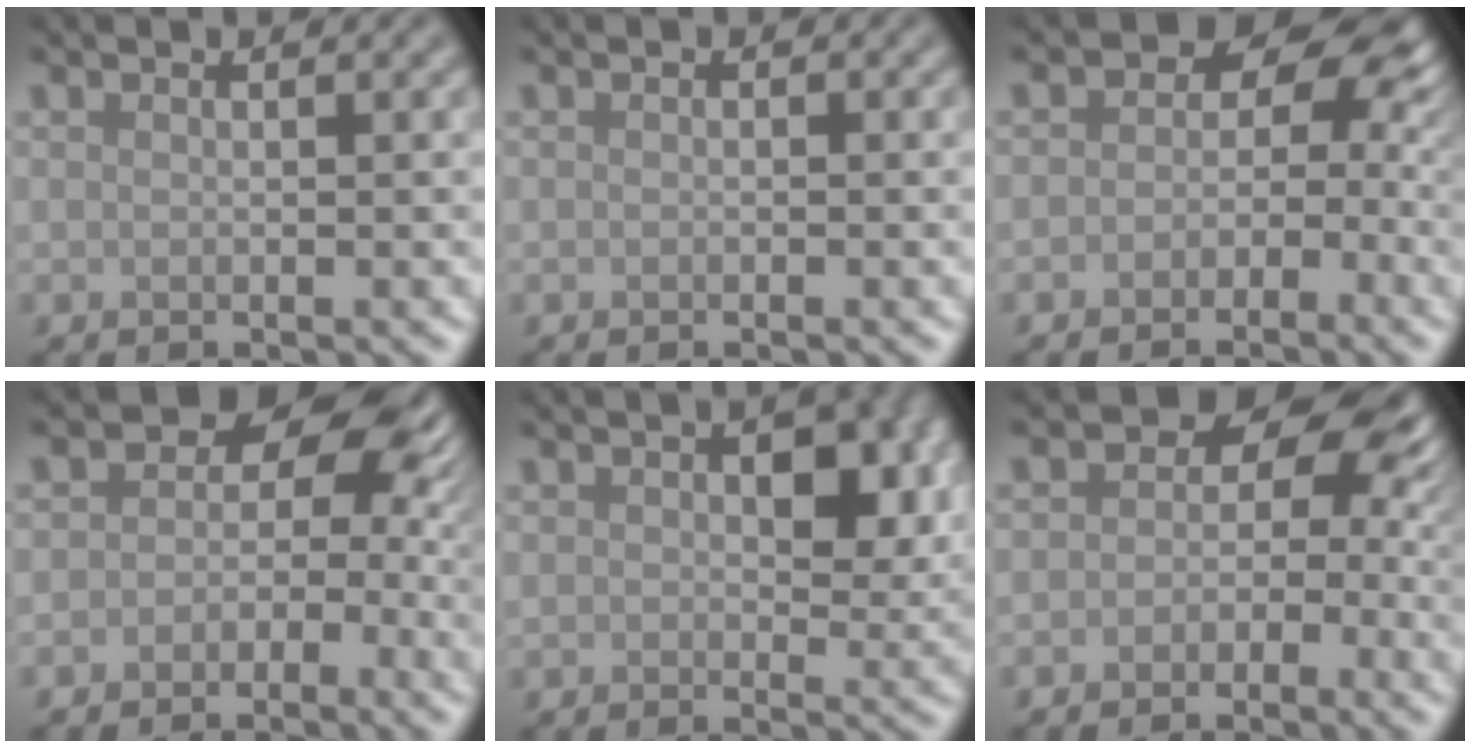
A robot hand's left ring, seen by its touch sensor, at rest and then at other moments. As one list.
[{"total": 0.5, "force": [-0.4, 0.2, -0.2], "torque": [0.005, -0.002, -0.005]}, {"total": 4.9, "force": [-0.6, 3.9, 2.9], "torque": [-0.015, 0.005, -0.023]}, {"total": 5.1, "force": [-0.7, 4.0, 3.0], "torque": [-0.010, 0.007, -0.029]}, {"total": 5.6, "force": [1.1, 3.3, 4.3], "torque": [-0.068, -0.003, 0.026]}, {"total": 5.5, "force": [-0.2, 4.4, 3.3], "torque": [-0.006, 0.008, -0.023]}]